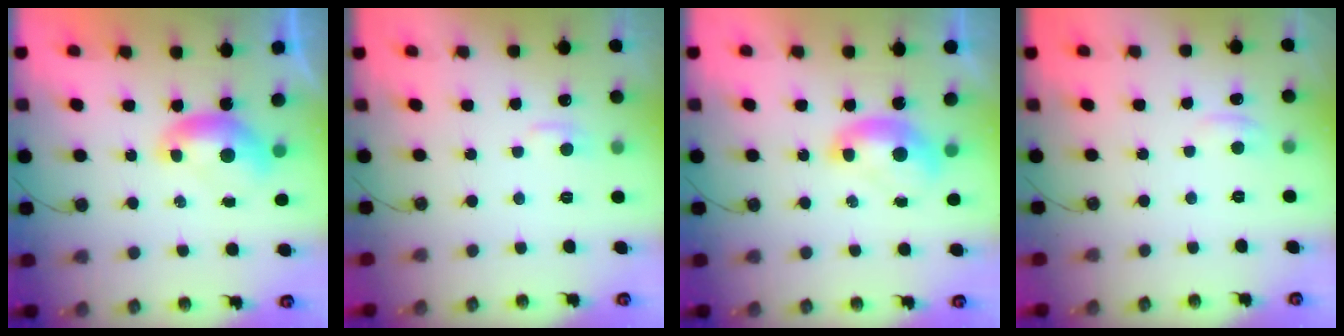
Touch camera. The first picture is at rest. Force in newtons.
{"total": 1.9, "press": 1.8, "slide": 0.6}
{"total": 1.2, "press": 1.2, "slide": 0.3}
{"total": 1.9, "press": 1.8, "slide": 0.6}